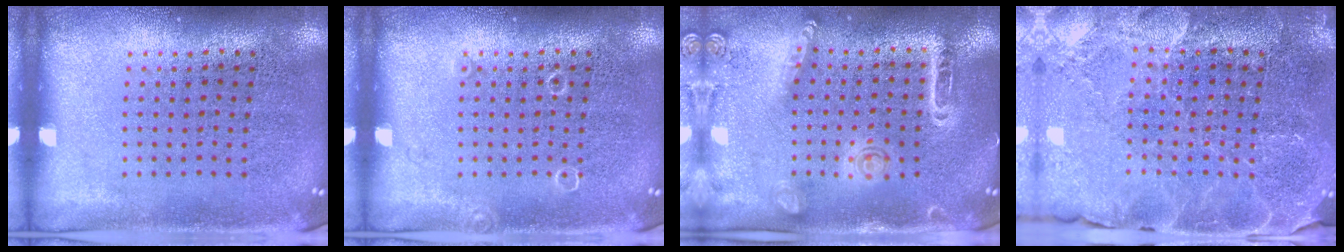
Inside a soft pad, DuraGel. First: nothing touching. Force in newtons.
{"total": 0.5, "press": 0.5, "slide": 0.1}
{"total": 1.6, "press": 1.5, "slide": 0.4}
{"total": 3.0, "press": 3.0, "slide": 0.7}